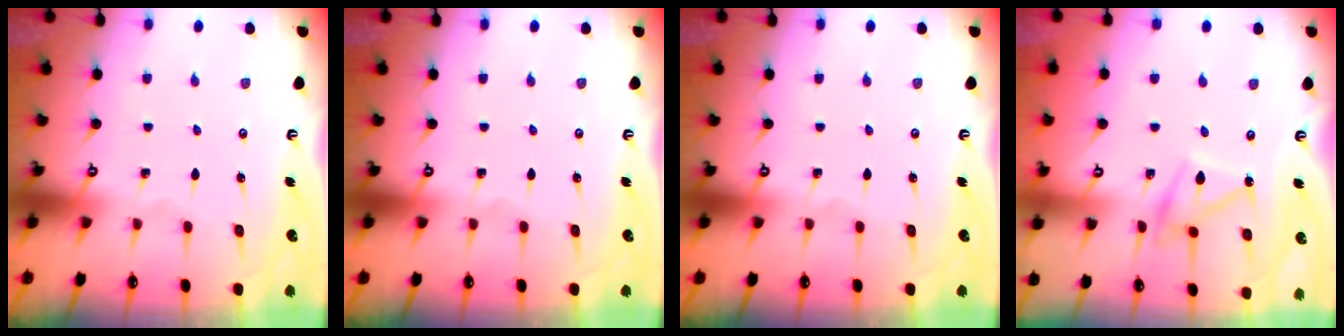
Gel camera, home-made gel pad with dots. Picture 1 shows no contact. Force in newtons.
{"total": 0.0}
{"total": 0.0}
{"total": 10.5, "press": 10.5, "slide": 0.3}